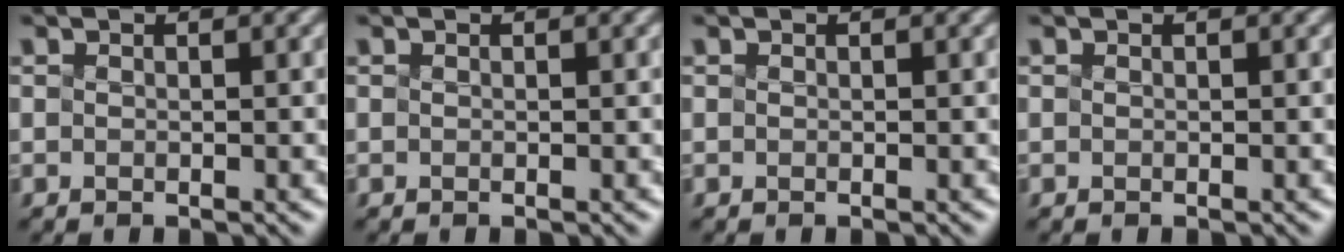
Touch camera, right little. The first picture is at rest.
{"total": 0.0}
{"total": 0.0}
{"total": 0.0}